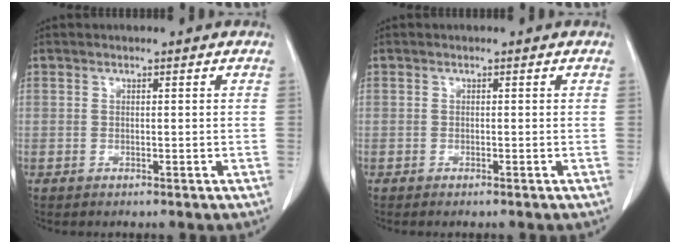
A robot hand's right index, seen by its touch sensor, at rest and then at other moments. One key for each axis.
{"total": 0.6, "fx": -0.5, "fy": 0.0, "fz": 0.3, "tx": -0.009, "ty": -0.002, "tz": -0.007}